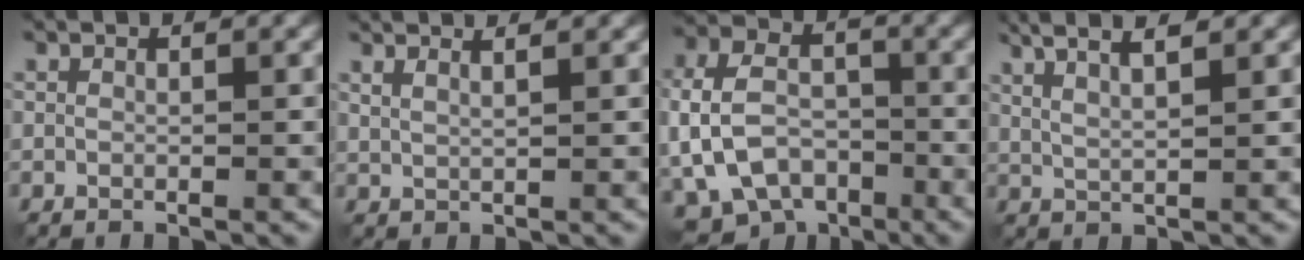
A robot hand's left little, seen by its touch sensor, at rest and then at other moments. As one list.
[{"total": 3.7, "force": [2.6, 1.3, 2.2], "torque": [-0.022, 0.022, 0.018]}, {"total": 10.0, "force": [-3.3, 7.4, 5.9], "torque": [-0.119, -0.008, -0.062]}, {"total": 6.6, "force": [4.0, 2.0, 4.9], "torque": [-0.074, 0.022, 0.047]}]